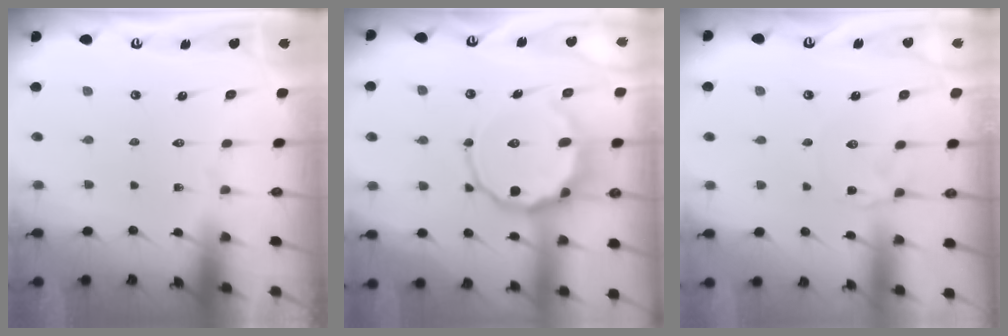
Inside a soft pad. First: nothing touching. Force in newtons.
{"total": 12.0, "press": 11.7, "slide": 2.4}
{"total": 1.8, "press": 1.8, "slide": 0.2}